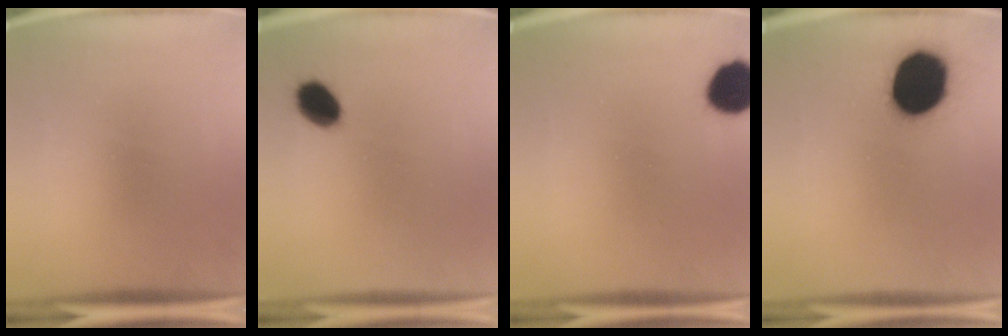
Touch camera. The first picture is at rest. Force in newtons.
{"total": 7.0}
{"total": 9.8}
{"total": 17.3}